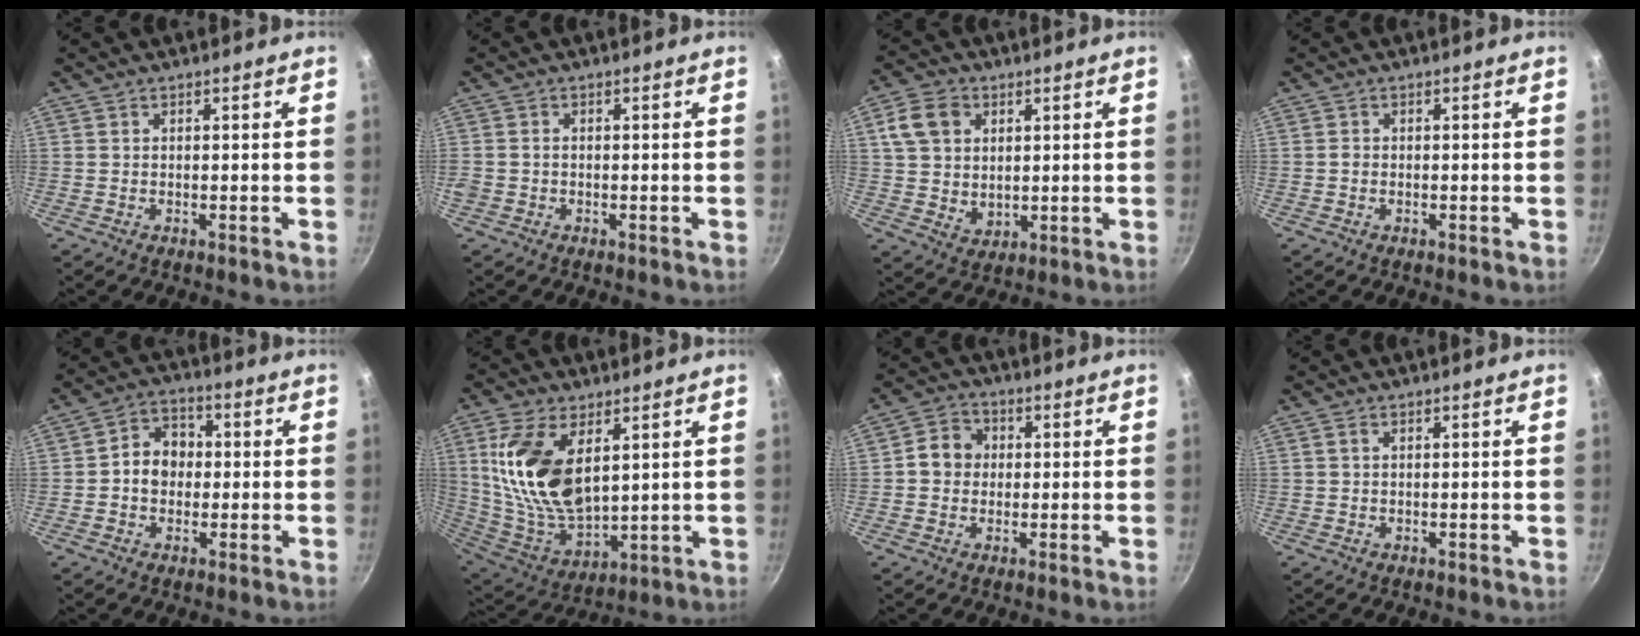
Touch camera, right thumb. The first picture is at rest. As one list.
[{"total": 1.6, "force": [-0.5, 1.4, 0.7], "torque": [-0.015, 0.003, -0.012]}, {"total": 10.0, "force": [3.0, 7.8, 5.4], "torque": [-0.080, -0.012, 0.054]}, {"total": 0.8, "force": [-0.3, 0.6, 0.4], "torque": [-0.008, 0.003, -0.007]}, {"total": 7.7, "force": [-0.1, 6.4, 4.4], "torque": [-0.036, 0.019, -0.015]}, {"total": 18.7, "force": [5.6, 10.2, 14.7], "torque": [-0.279, -0.037, 0.121]}, {"total": 6.2, "force": [0.4, 5.5, 2.7], "torque": [-0.016, 0.013, -0.008]}, {"total": 0.8, "force": [0.2, 0.5, 0.6], "torque": [-0.009, 0.003, 0.004]}]